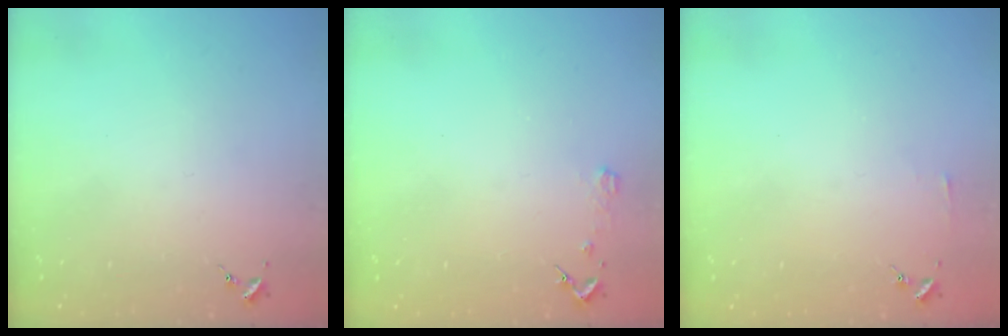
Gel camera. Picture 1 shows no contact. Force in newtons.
{"total": 2.3, "press": 2.3, "slide": 0.3}
{"total": 2.8, "press": 2.8, "slide": 0.3}